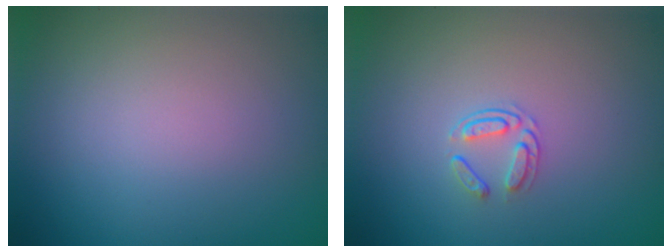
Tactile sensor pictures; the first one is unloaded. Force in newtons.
{"total": 1.6, "press": 1.0, "slide": 1.2}